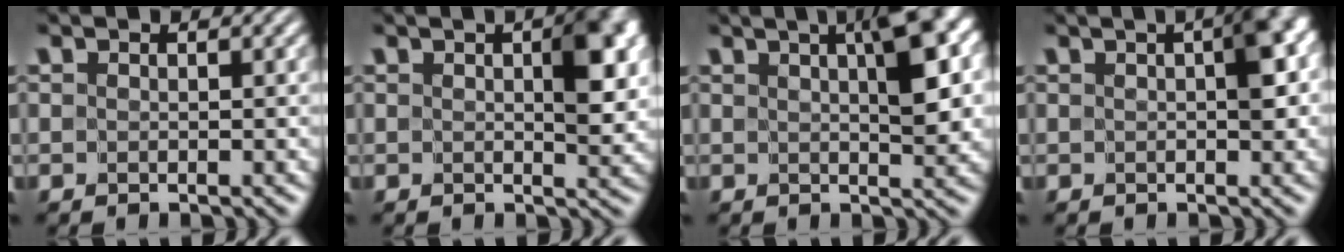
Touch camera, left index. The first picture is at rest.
{"total": 4.7, "force": [0.8, 2.3, 4.0], "torque": [-0.052, 0.000, 0.012]}
{"total": 5.7, "force": [2.1, 1.3, 5.1], "torque": [-0.067, 0.009, 0.029]}
{"total": 3.6, "force": [0.5, 1.5, 3.2], "torque": [-0.038, 0.009, 0.001]}